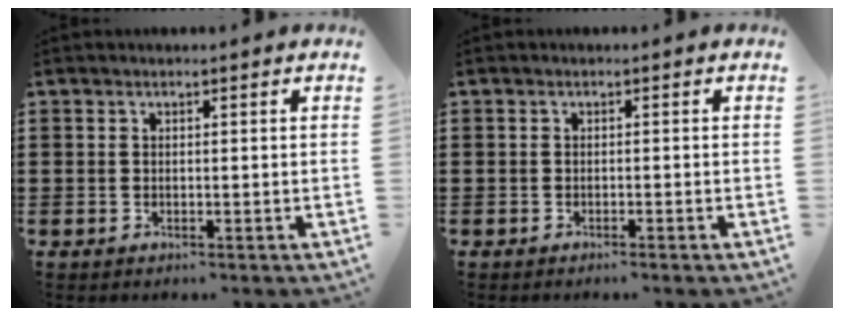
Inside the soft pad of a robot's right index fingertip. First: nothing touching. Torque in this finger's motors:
{"motor_torque": [-0.68, 0.68, -0.25, -0.04]}